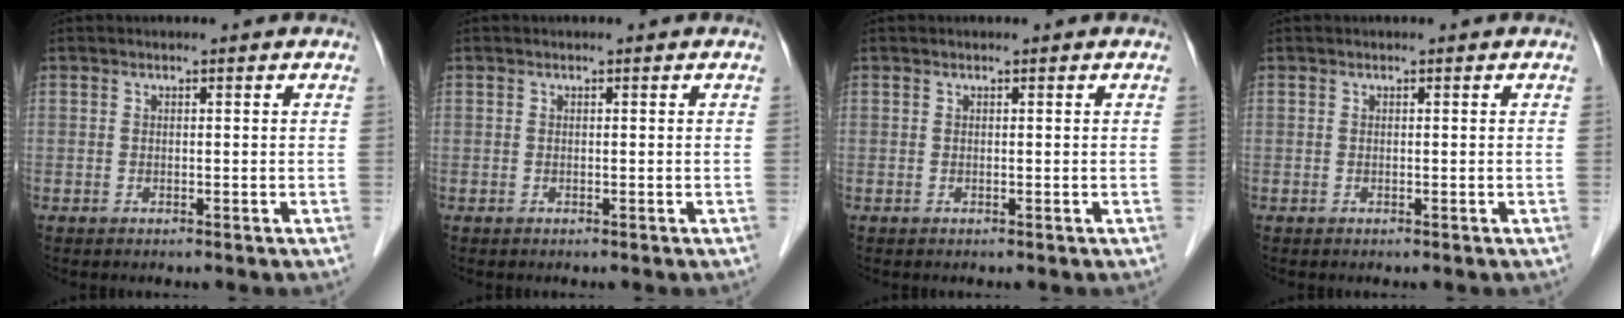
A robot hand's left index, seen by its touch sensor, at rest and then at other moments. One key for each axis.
{"total": 0.0}
{"total": 0.0}
{"total": 0.0}